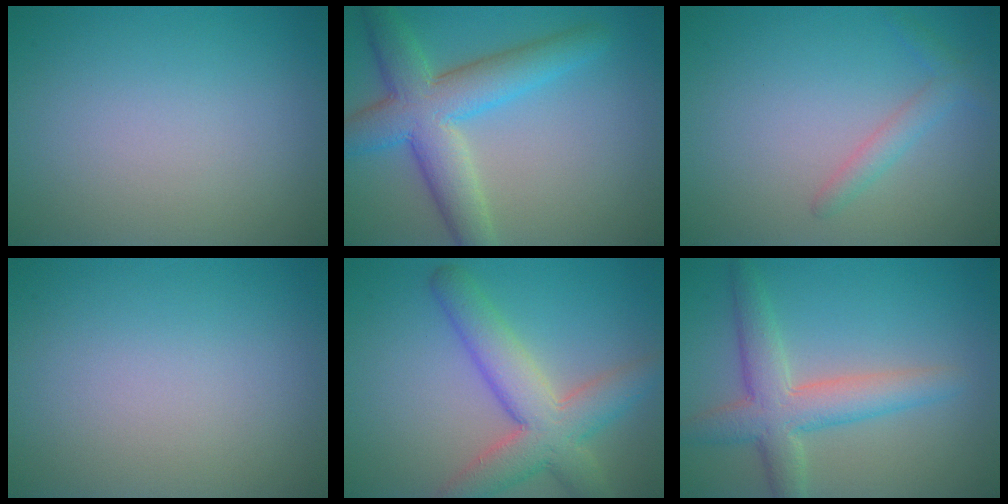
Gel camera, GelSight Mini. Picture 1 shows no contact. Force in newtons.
{"total": 7.1, "press": 7.1, "slide": 0.2}
{"total": 1.6, "press": 1.6, "slide": 0.1}
{"total": 0.0}
{"total": 6.7, "press": 6.7, "slide": 0.4}
{"total": 5.2, "press": 5.1, "slide": 0.4}